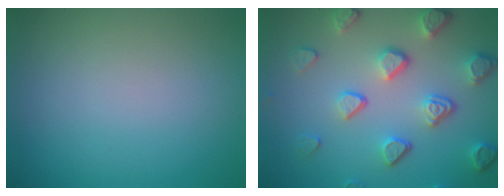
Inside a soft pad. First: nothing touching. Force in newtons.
{"total": 5.2, "press": 4.1, "slide": 3.2}